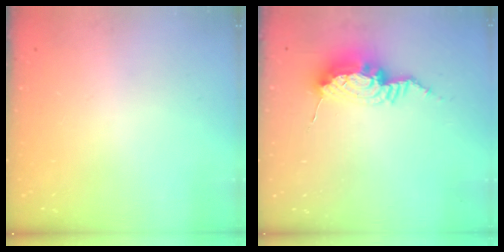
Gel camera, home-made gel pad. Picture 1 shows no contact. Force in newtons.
{"total": 11.8, "press": 11.7, "slide": 1.1}